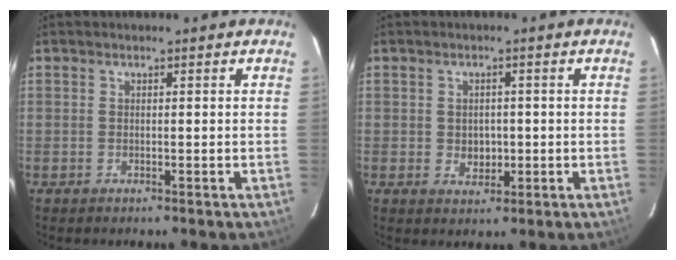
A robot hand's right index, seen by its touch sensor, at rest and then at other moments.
{"total": 3.4, "force": [-0.4, 2.8, 1.8], "torque": [-0.028, 0.000, -0.002]}